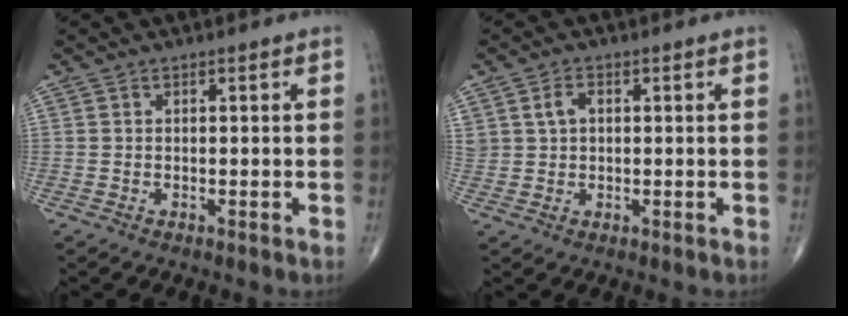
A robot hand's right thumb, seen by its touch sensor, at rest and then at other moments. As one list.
[{"total": 3.2, "force": [0.9, 2.2, 2.2], "torque": [-0.040, 0.005, 0.022]}]